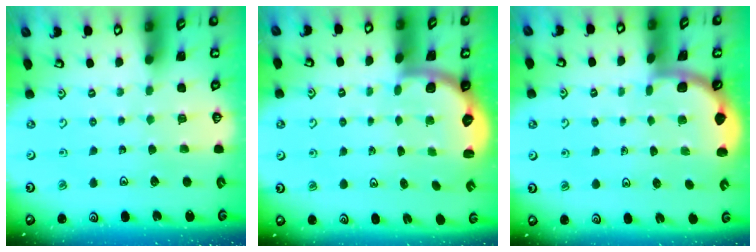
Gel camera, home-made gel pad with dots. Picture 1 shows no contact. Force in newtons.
{"total": 2.5, "press": 2.2, "slide": 1.3}
{"total": 1.8, "press": 1.8, "slide": 0.0}